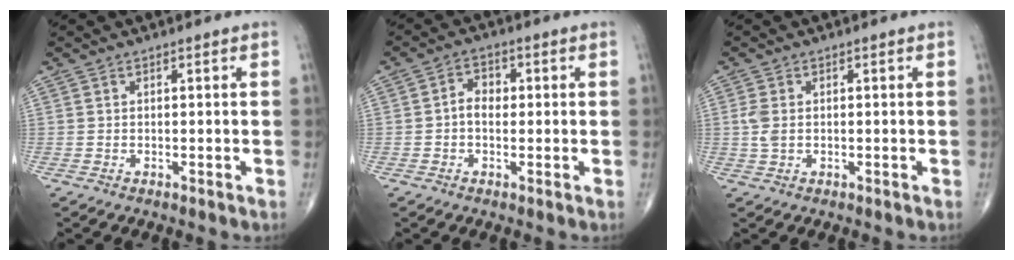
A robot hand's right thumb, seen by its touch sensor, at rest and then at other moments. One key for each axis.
{"total": 3.9, "fx": -0.1, "fy": 2.8, "fz": 2.7, "tx": -0.037, "ty": 0.016, "tz": -0.009}
{"total": 2.6, "fx": 0.1, "fy": 1.6, "fz": 2.0, "tx": -0.055, "ty": 0.002, "tz": 0.003}